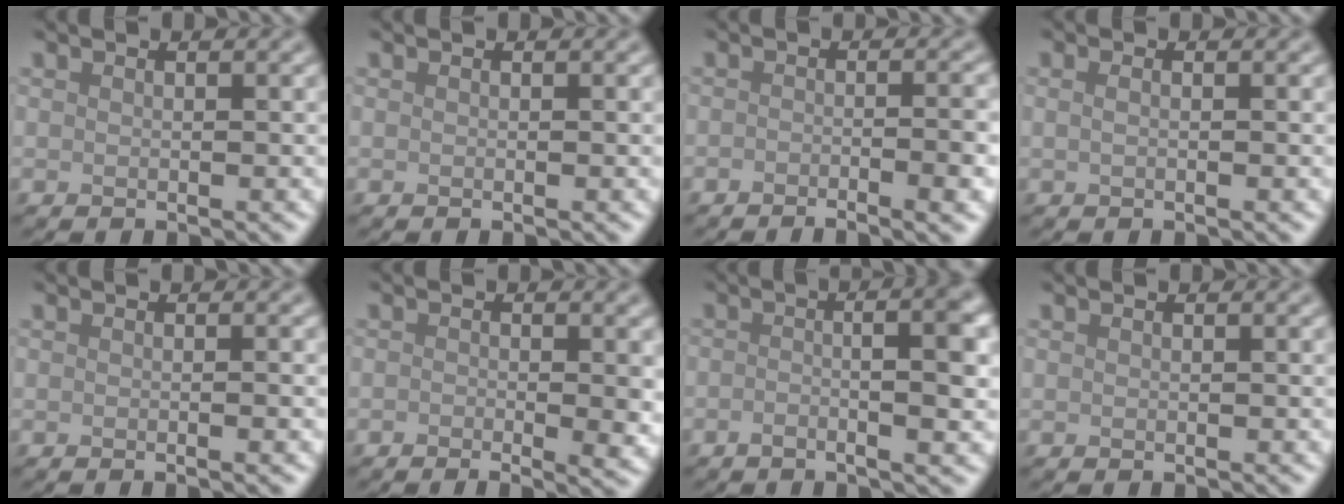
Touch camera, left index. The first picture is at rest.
{"total": 0.0}
{"total": 4.6, "force": [-2.2, 1.2, 3.8], "torque": [-0.043, 0.001, -0.034]}
{"total": 1.6, "force": [0.5, 0.8, 1.2], "torque": [-0.006, -0.001, -0.005]}
{"total": 1.4, "force": [-0.3, 0.4, 1.3], "torque": [-0.011, -0.004, -0.008]}
{"total": 3.5, "force": [-1.0, 1.1, 3.2], "torque": [-0.049, -0.009, -0.016]}
{"total": 6.1, "force": [-1.0, 1.9, 5.7], "torque": [-0.073, 0.003, -0.020]}
{"total": 0.0}